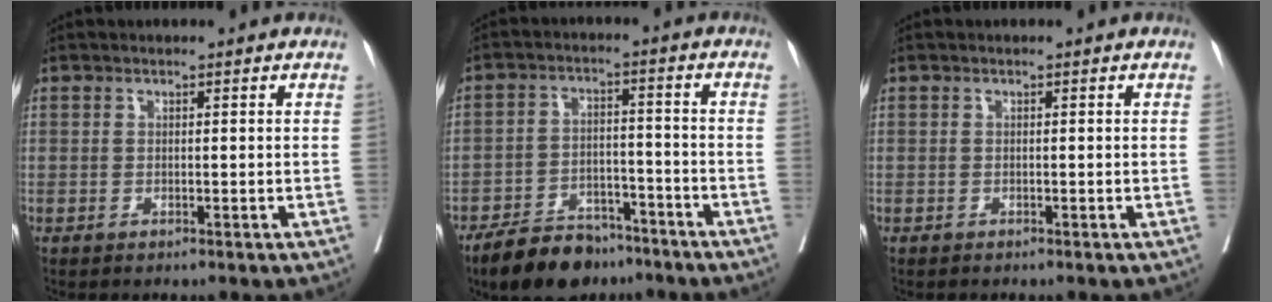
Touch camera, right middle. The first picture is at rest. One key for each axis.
{"total": 10.3, "fx": -8.2, "fy": 4.5, "fz": 4.2, "tx": -0.068, "ty": -0.003, "tz": -0.137}
{"total": 0.0}